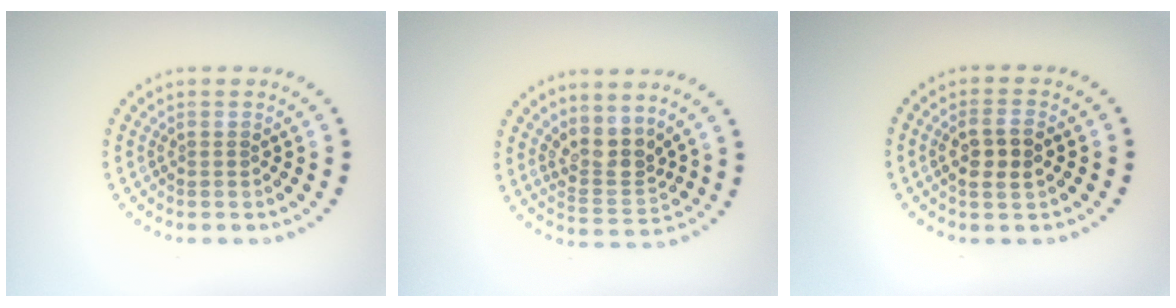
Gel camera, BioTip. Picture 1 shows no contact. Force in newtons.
{"total": 3.2, "press": 2.5, "slide": 2.0}
{"total": 2.8, "press": 2.8, "slide": 0.6}